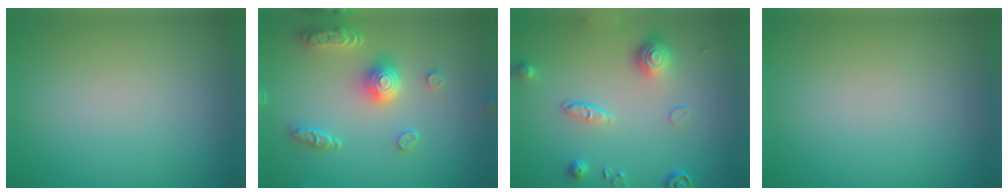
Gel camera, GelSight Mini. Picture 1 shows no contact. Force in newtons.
{"total": 4.9, "press": 4.1, "slide": 2.8}
{"total": 4.2, "press": 3.2, "slide": 2.7}
{"total": 0.0}